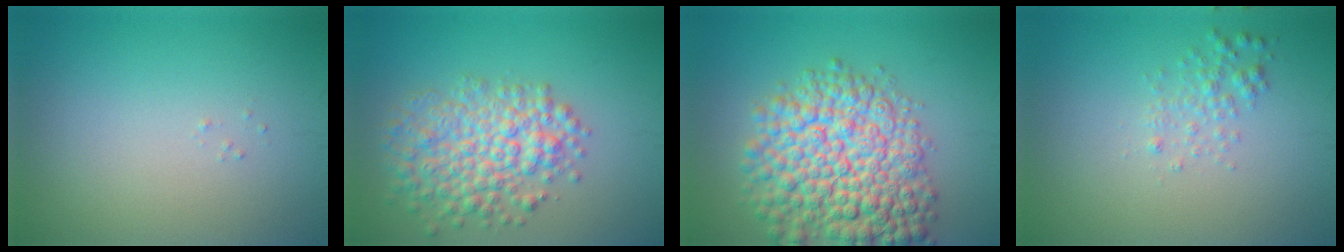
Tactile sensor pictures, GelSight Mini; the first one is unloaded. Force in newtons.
{"total": 5.9, "press": 5.9, "slide": 0.2}
{"total": 10.6, "press": 10.5, "slide": 0.4}
{"total": 1.5, "press": 1.5, "slide": 0.1}